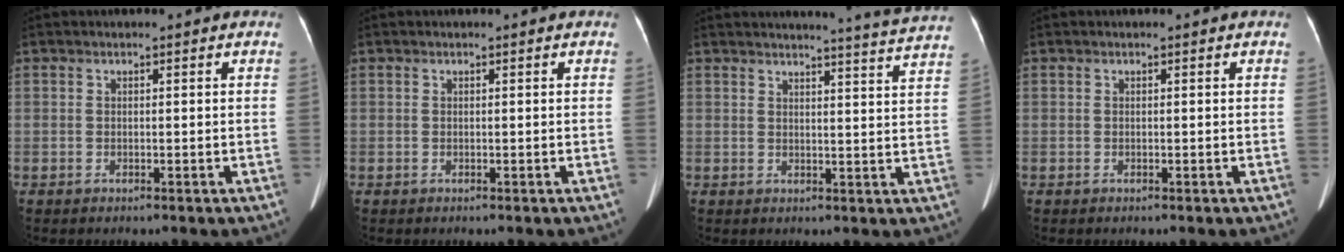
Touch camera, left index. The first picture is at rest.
{"total": 0.0}
{"total": 9.7, "force": [9.3, -2.2, 1.9], "torque": [-0.034, -0.049, 0.096]}
{"total": 0.0}